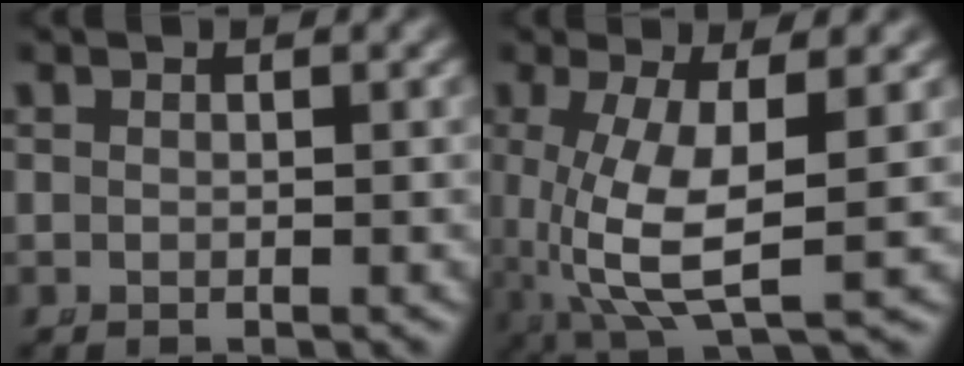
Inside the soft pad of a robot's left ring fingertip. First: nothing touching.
{"total": 8.3, "force": [0.0, 3.5, 7.5], "torque": [-0.148, -0.027, 0.018]}